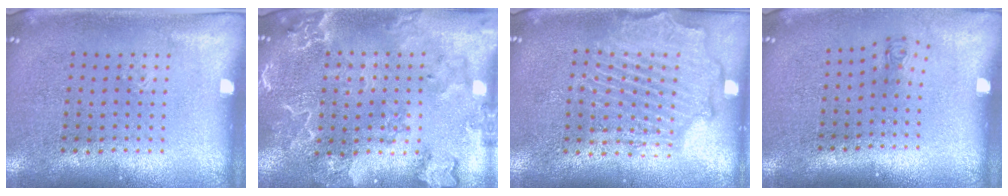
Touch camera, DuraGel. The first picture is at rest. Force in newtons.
{"total": 2.6, "press": 2.5, "slide": 0.9}
{"total": 2.1, "press": 2.1, "slide": 0.4}
{"total": 0.7, "press": 0.3, "slide": 0.6}